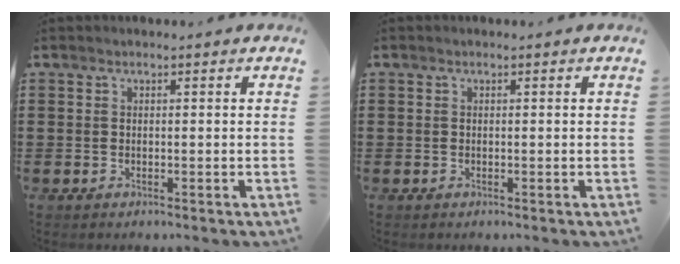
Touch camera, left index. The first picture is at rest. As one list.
[{"total": 0.0}]